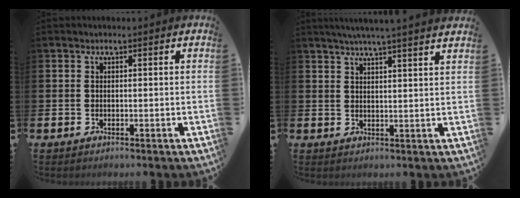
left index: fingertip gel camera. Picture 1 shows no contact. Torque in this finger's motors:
{"motor_torque": [0.10, -0.42, 0.60, 0.21]}